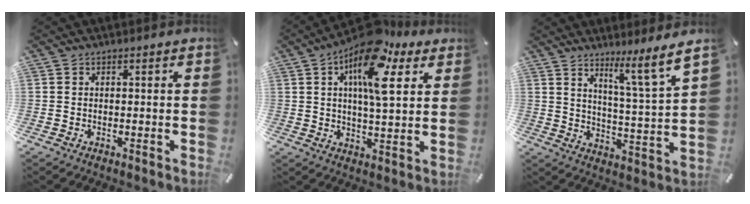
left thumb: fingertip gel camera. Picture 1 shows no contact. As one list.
[{"total": 15.7, "force": [7.8, 6.1, 12.1], "torque": [-0.198, -0.028, 0.128]}, {"total": 10.2, "force": [7.8, 0.0, 6.7], "torque": [-0.102, -0.059, 0.122]}]